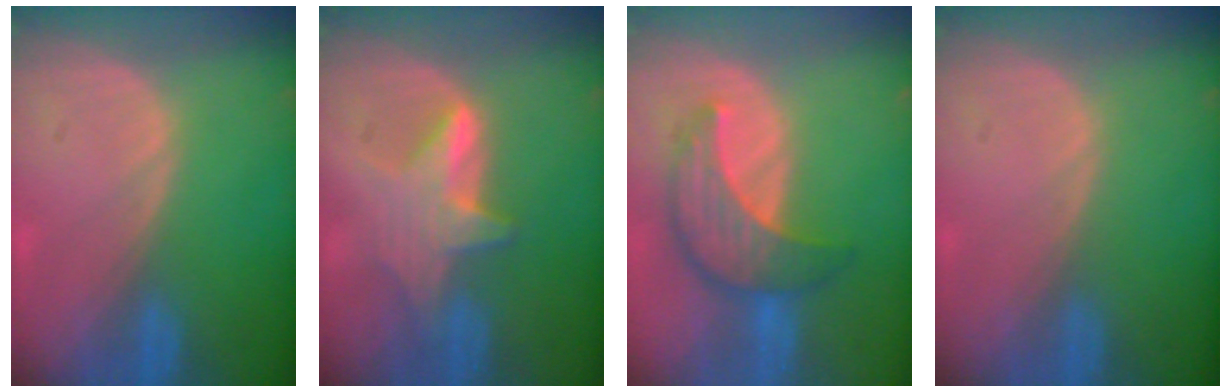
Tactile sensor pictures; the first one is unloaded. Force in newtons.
{"total": 5.9, "press": 5.8, "slide": 0.8}
{"total": 8.0, "press": 7.6, "slide": 2.4}
{"total": 0.0}